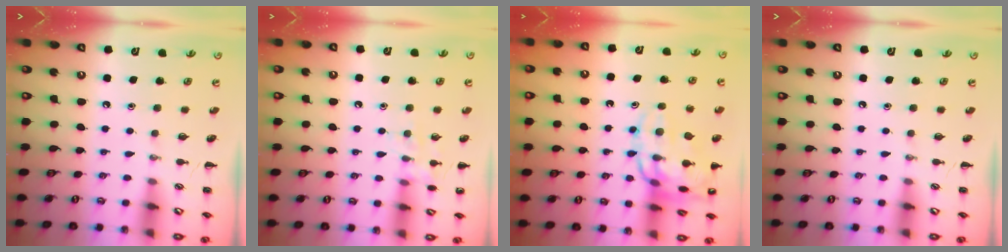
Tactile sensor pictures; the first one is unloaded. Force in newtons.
{"total": 7.8, "press": 7.8, "slide": 0.7}
{"total": 16.2, "press": 16.2, "slide": 1.6}
{"total": 0.0}